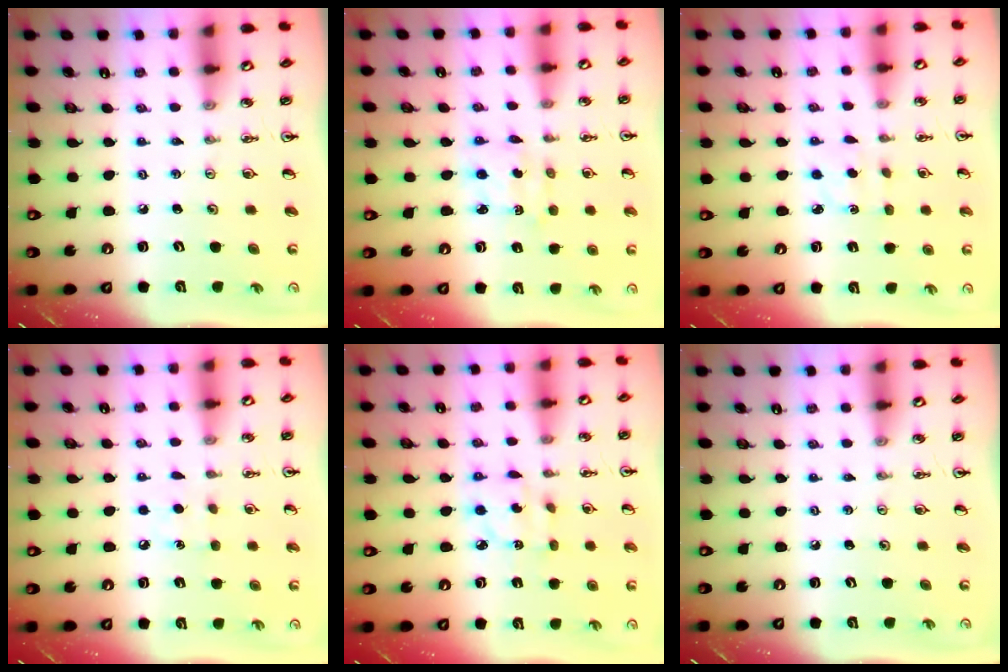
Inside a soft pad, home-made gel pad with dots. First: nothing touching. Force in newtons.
{"total": 2.5, "press": 2.5, "slide": 0.3}
{"total": 2.2, "press": 2.1, "slide": 0.6}
{"total": 6.7, "press": 6.7, "slide": 0.8}
{"total": 4.6, "press": 4.6, "slide": 0.1}
{"total": 0.0}